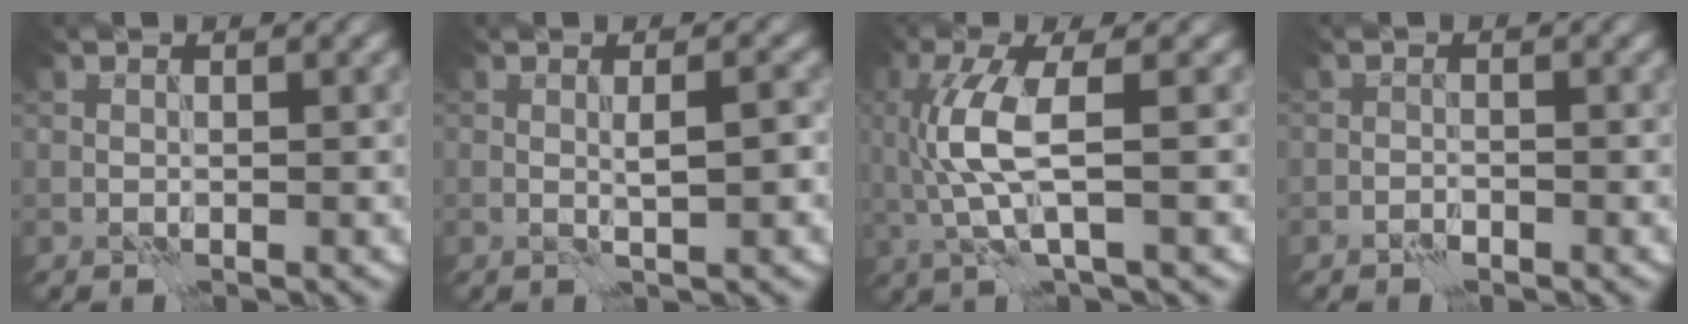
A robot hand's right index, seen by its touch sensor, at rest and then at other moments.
{"total": 1.8, "force": [0.1, 0.0, 1.8], "torque": [-0.030, 0.003, 0.003]}
{"total": 5.2, "force": [0.0, 1.3, 5.0], "torque": [-0.127, -0.002, 0.001]}
{"total": 0.8, "force": [-0.6, 0.5, 0.2], "torque": [-0.001, 0.003, -0.014]}